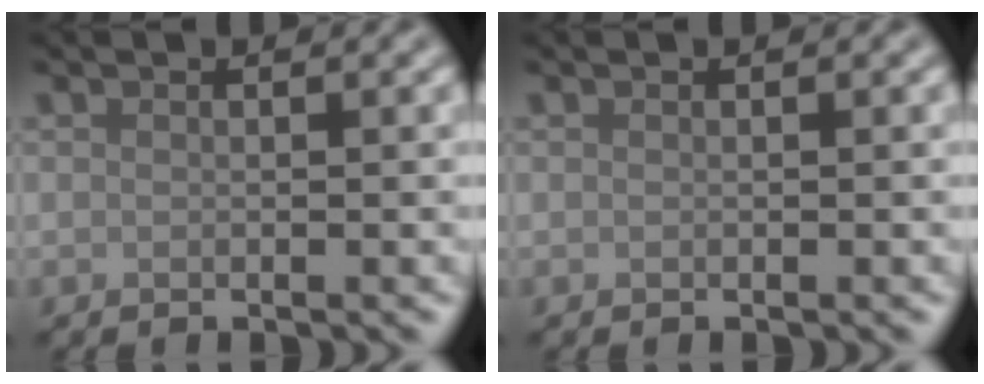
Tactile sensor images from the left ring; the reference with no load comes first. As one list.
[{"total": 0.0}]